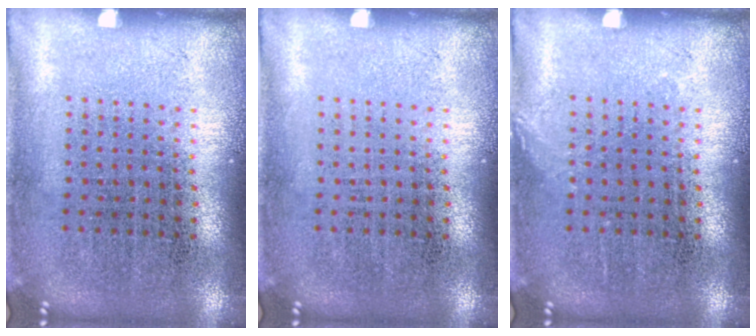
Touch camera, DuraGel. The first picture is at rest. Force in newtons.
{"total": 0.0}
{"total": 0.6, "press": 0.5, "slide": 0.1}